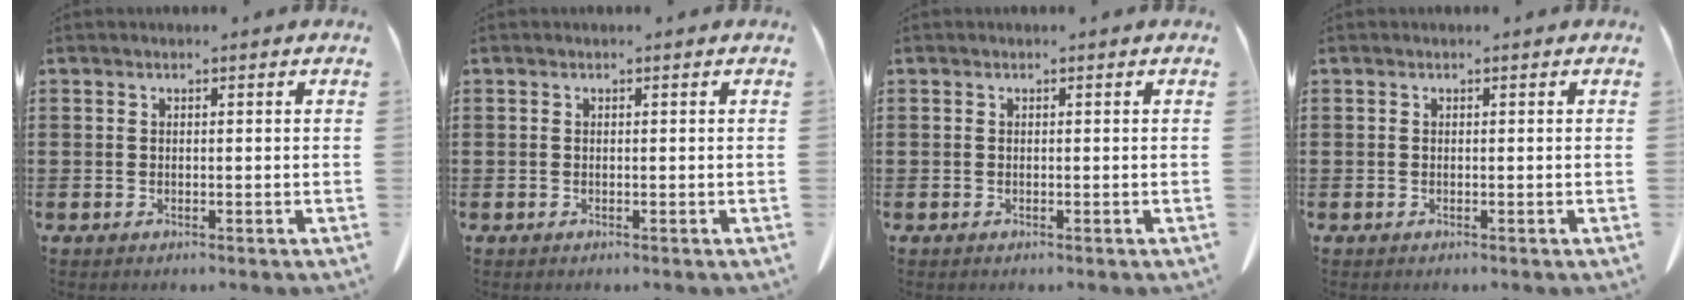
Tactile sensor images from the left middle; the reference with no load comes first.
{"total": 0.0}
{"total": 0.0}
{"total": 0.0}